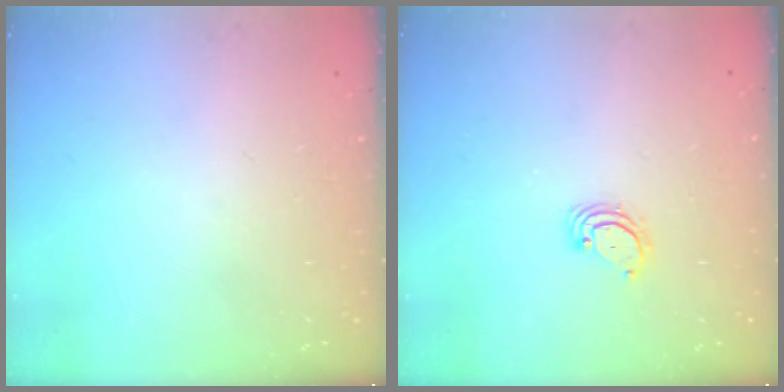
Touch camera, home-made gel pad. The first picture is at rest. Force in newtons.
{"total": 3.1, "press": 3.1, "slide": 0.3}